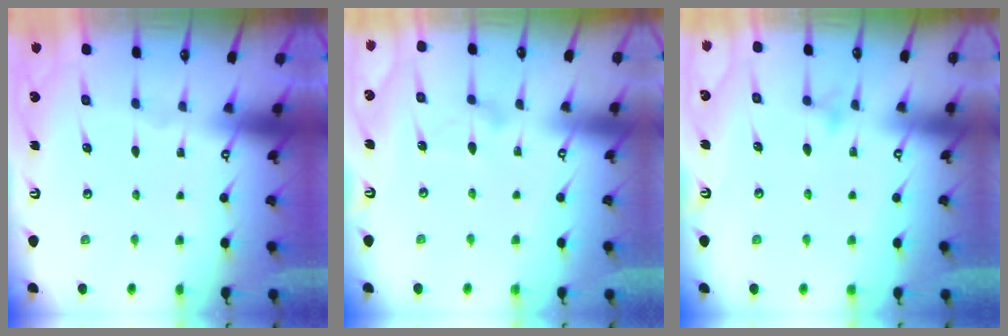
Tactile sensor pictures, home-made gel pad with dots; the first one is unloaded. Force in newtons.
{"total": 8.6, "press": 8.6, "slide": 0.5}
{"total": 8.5, "press": 8.5, "slide": 0.8}